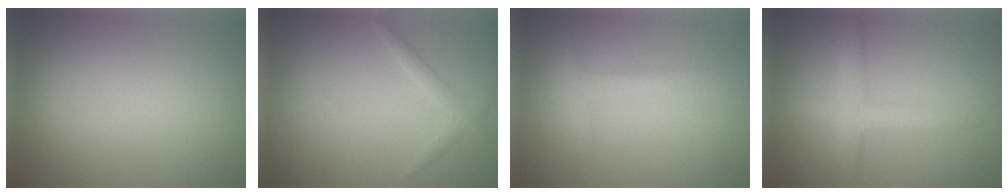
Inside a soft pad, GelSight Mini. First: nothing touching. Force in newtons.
{"total": 1.3, "press": 1.3, "slide": 0.1}
{"total": 1.4, "press": 1.4, "slide": 0.1}
{"total": 2.7, "press": 2.7, "slide": 0.2}